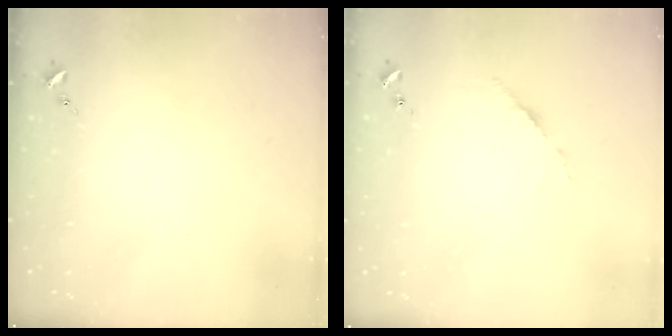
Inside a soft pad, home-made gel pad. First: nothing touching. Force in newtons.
{"total": 3.9, "press": 3.8, "slide": 0.5}